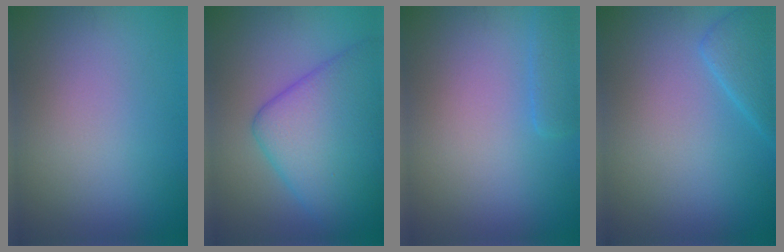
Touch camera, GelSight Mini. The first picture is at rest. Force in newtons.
{"total": 9.3, "press": 9.3, "slide": 0.1}
{"total": 1.6, "press": 1.6, "slide": 0.1}
{"total": 2.7, "press": 2.7, "slide": 0.2}